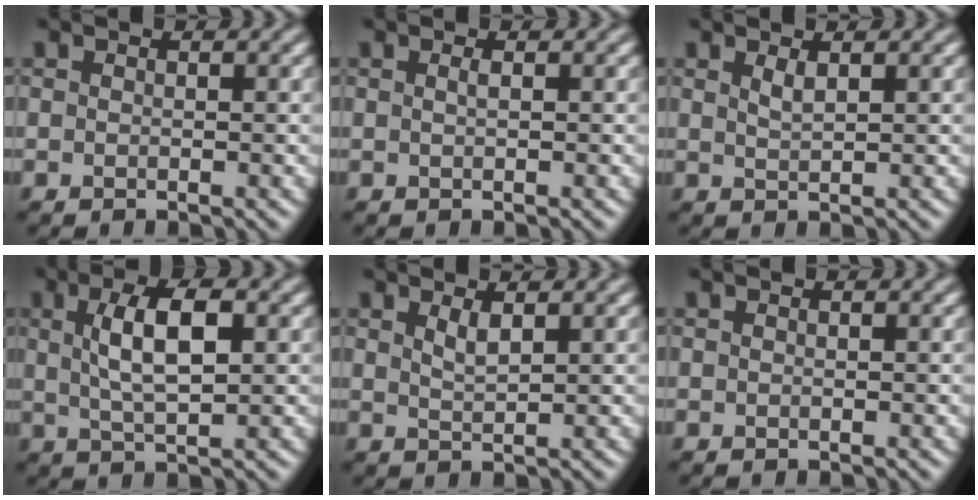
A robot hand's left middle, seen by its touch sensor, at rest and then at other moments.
{"total": 0.7, "force": [0.2, 0.2, 0.6], "torque": [-0.009, 0.005, 0.001]}
{"total": 1.1, "force": [0.7, 0.3, 0.8], "torque": [-0.016, 0.000, 0.014]}
{"total": 5.4, "force": [1.3, 1.8, 5.0], "torque": [-0.092, 0.006, 0.022]}
{"total": 1.4, "force": [0.9, 0.4, 1.1], "torque": [-0.021, -0.001, 0.017]}
{"total": 0.0}